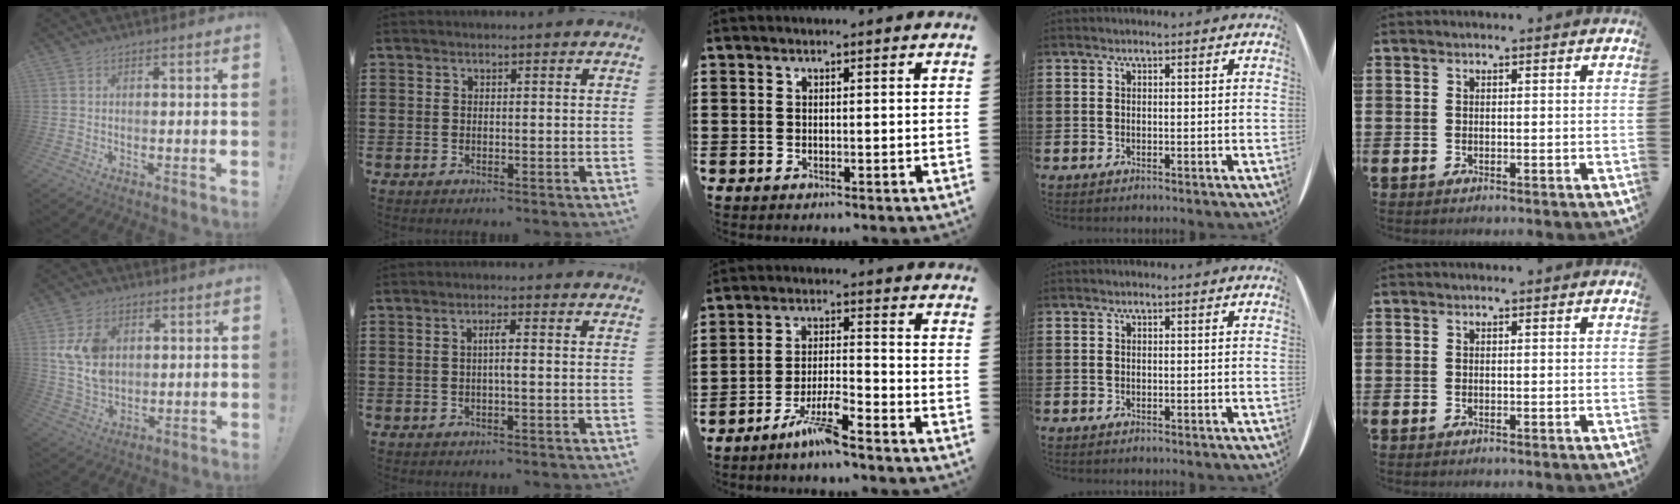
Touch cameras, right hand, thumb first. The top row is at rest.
{"thumb": {"total": 11.2, "force": [3.2, 8.5, 6.5], "torque": [-0.120, -0.007, 0.062]}, "index": {"total": 2.1, "force": [-0.2, 0.2, 2.1], "torque": [-0.039, 0.000, -0.005]}, "middle": {"total": 6.4, "force": [-5.0, 0.5, 4.0], "torque": [-0.084, -0.005, -0.096]}}